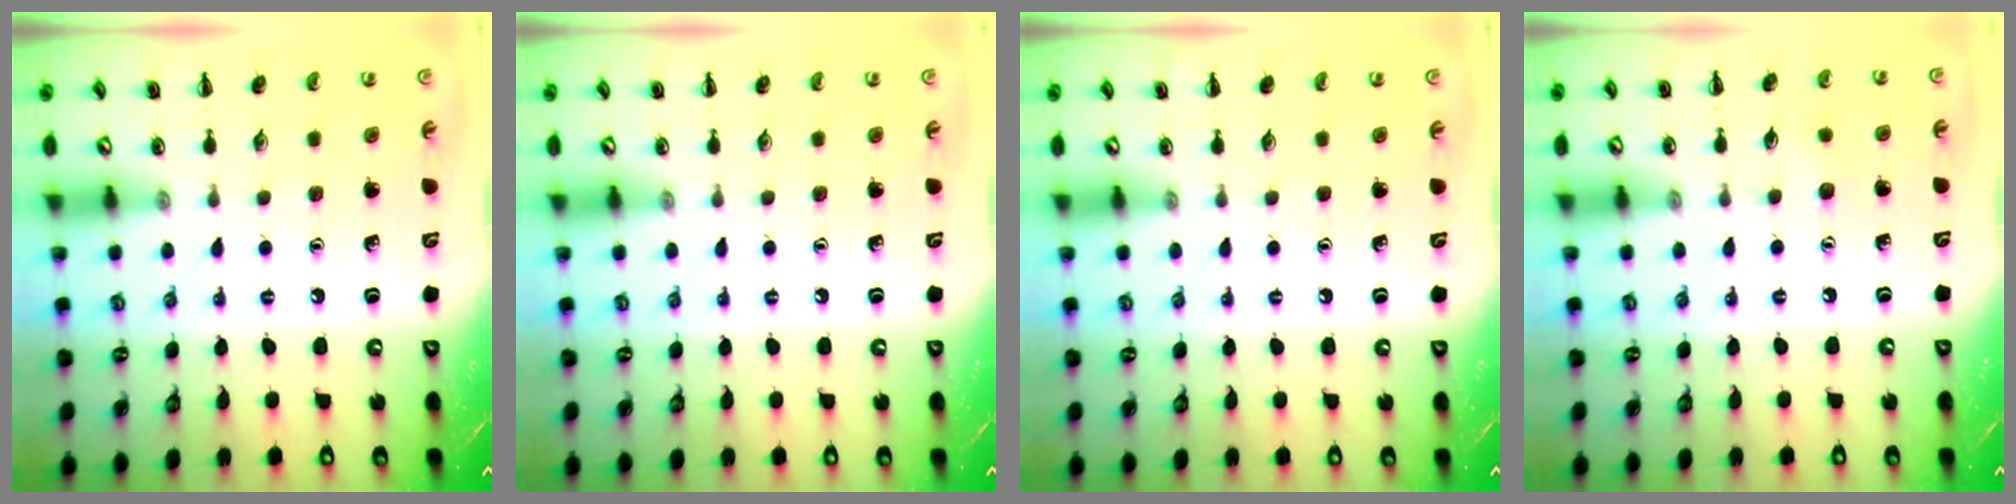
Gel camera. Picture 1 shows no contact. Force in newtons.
{"total": 0.0}
{"total": 0.0}
{"total": 3.4, "press": 3.2, "slide": 1.0}